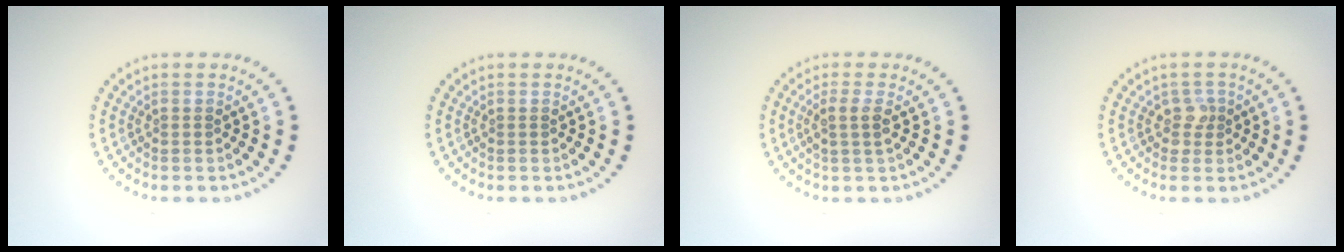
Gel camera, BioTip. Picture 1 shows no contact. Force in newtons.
{"total": 0.0}
{"total": 1.8, "press": 1.5, "slide": 0.9}
{"total": 1.5, "press": 1.2, "slide": 1.0}